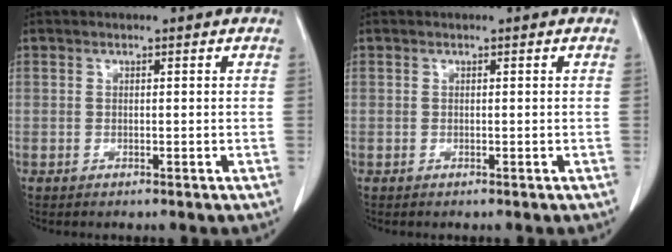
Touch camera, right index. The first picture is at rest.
{"total": 0.0}